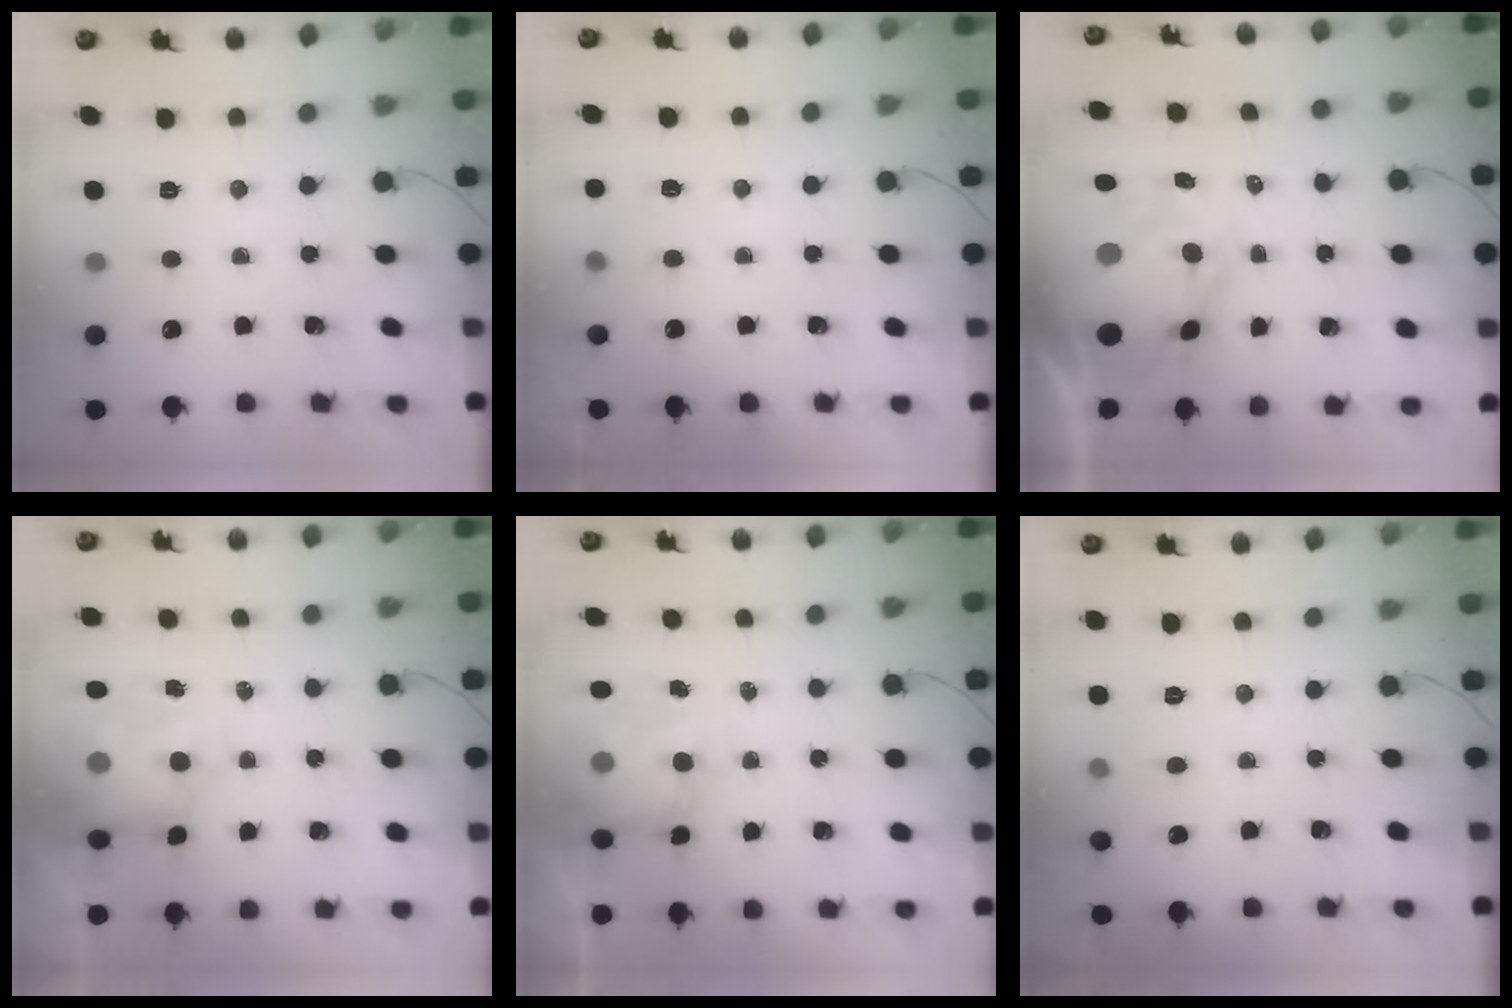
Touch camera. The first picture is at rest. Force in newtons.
{"total": 4.4, "press": 4.0, "slide": 1.6}
{"total": 16.3, "press": 15.8, "slide": 3.8}
{"total": 7.5, "press": 7.3, "slide": 1.3}
{"total": 7.4, "press": 7.3, "slide": 0.9}
{"total": 2.6, "press": 2.3, "slide": 1.2}